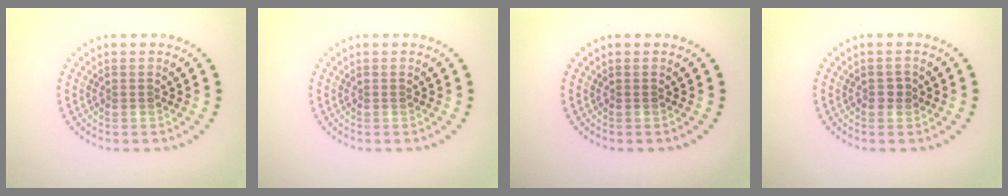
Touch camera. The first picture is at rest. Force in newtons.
{"total": 0.0}
{"total": 0.0}
{"total": 1.0, "press": 1.0, "slide": 0.2}